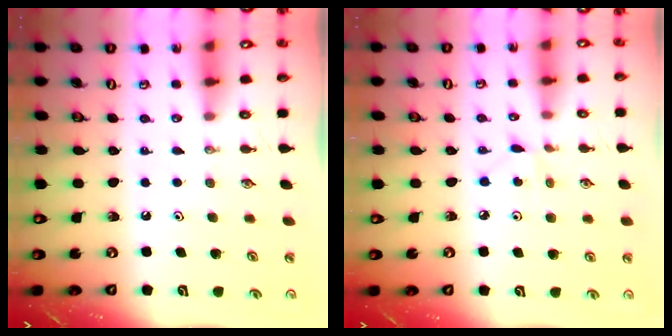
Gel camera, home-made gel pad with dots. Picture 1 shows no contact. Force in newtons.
{"total": 2.6, "press": 2.5, "slide": 0.3}